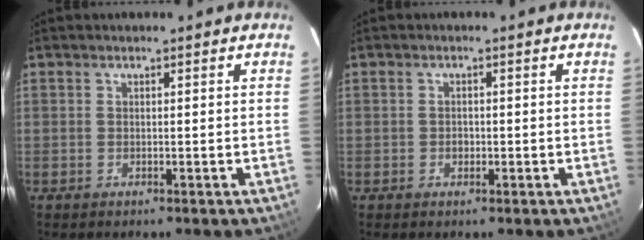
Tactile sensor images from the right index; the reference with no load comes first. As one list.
[{"total": 1.3, "force": [-0.4, 1.1, 0.6], "torque": [-0.009, 0.004, -0.004]}]